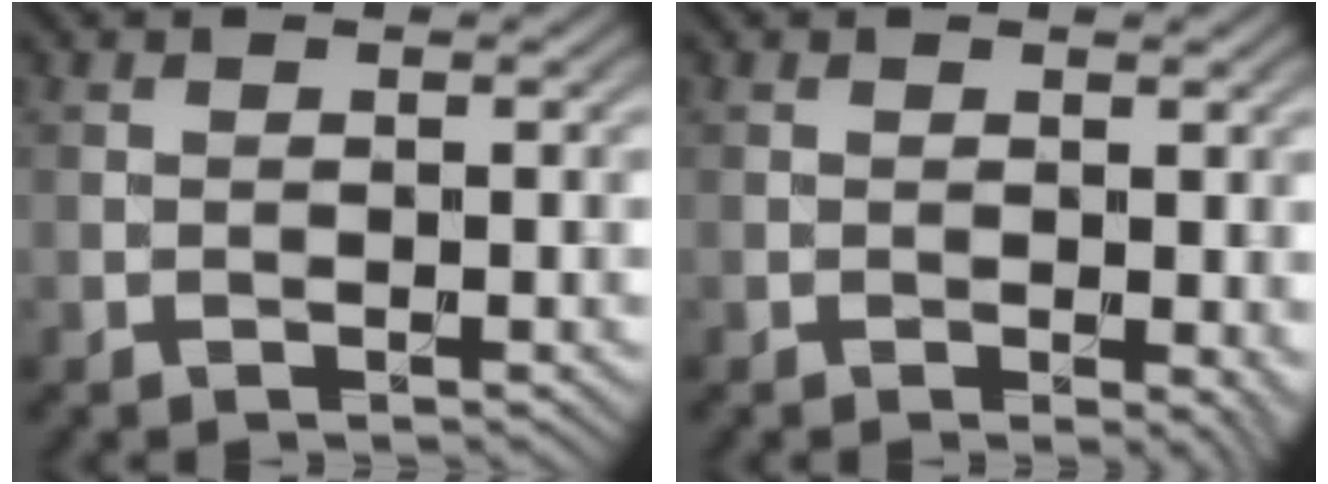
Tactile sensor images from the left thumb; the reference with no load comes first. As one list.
[{"total": 2.0, "force": [-0.1, 1.1, 1.7], "torque": [-0.017, -0.008, 0.001]}]